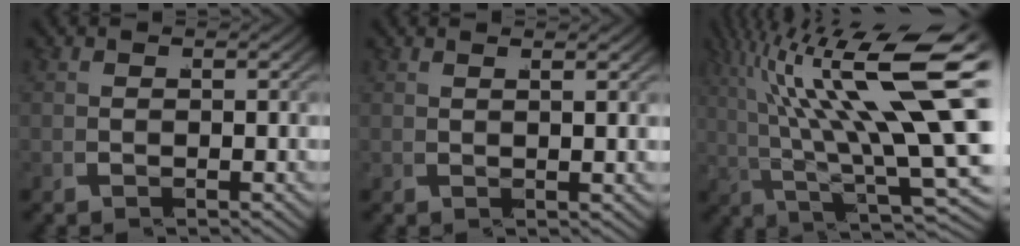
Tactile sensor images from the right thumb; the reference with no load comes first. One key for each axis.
{"total": 1.5, "fx": 0.9, "fy": 0.4, "fz": 1.2, "tx": -0.027, "ty": -0.003, "tz": 0.024}
{"total": 13.2, "fx": 2.4, "fy": 5.1, "fz": 11.9, "tx": -0.188, "ty": -0.003, "tz": 0.053}